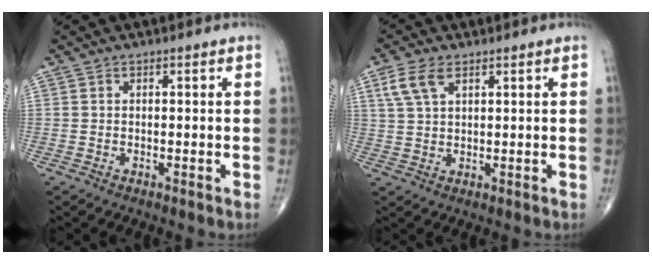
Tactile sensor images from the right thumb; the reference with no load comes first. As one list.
[{"total": 5.5, "force": [2.7, 2.8, 3.8], "torque": [-0.085, 0.003, 0.058]}]